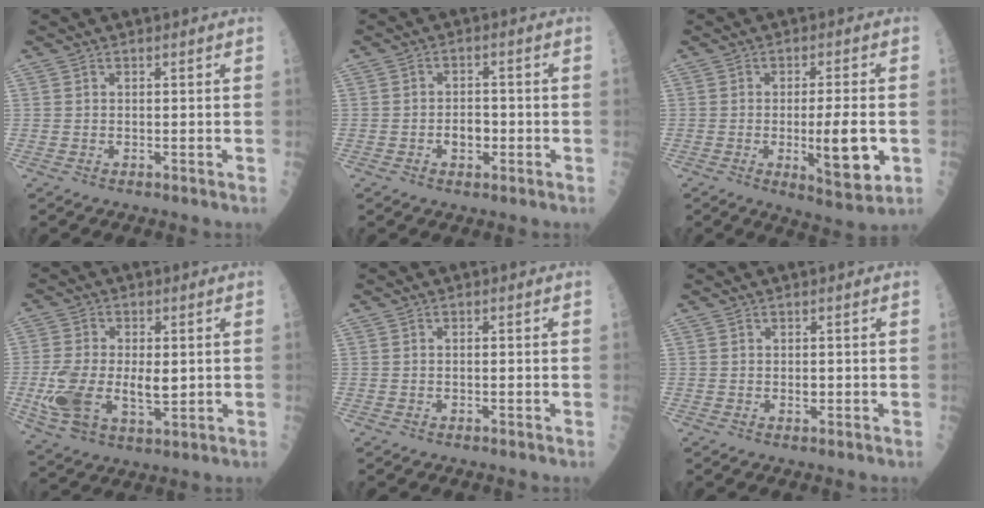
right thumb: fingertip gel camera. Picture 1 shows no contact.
{"total": 3.7, "force": [-1.1, 2.4, 2.5], "torque": [-0.022, 0.009, -0.017]}
{"total": 10.2, "force": [-1.7, 2.7, 9.7], "torque": [-0.139, -0.011, -0.018]}
{"total": 13.9, "force": [-1.0, 7.8, 11.5], "torque": [-0.228, -0.011, -0.008]}
{"total": 0.7, "force": [0.0, 0.2, 0.7], "torque": [-0.013, 0.003, 0.001]}
{"total": 1.2, "force": [-0.1, 0.8, 0.9], "torque": [-0.007, 0.000, 0.000]}